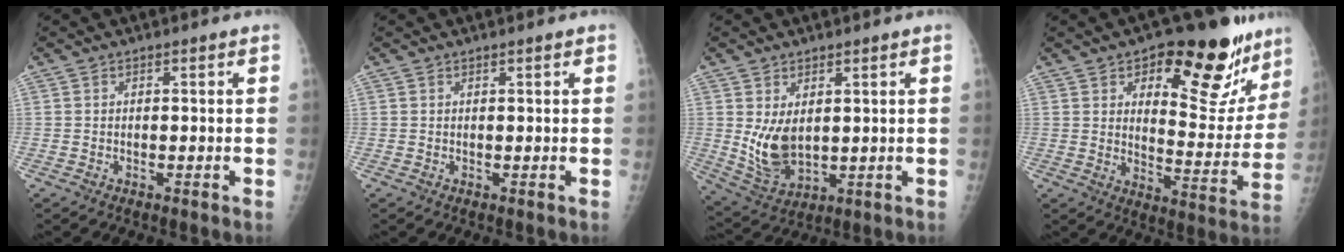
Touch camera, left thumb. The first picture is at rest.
{"total": 0.6, "force": [0.4, 0.1, 0.4], "torque": [-0.006, 0.000, 0.006]}
{"total": 8.0, "force": [1.4, 4.9, 6.2], "torque": [-0.109, -0.022, 0.047]}
{"total": 21.8, "force": [12.8, 9.6, 14.8], "torque": [-0.127, -0.063, 0.180]}